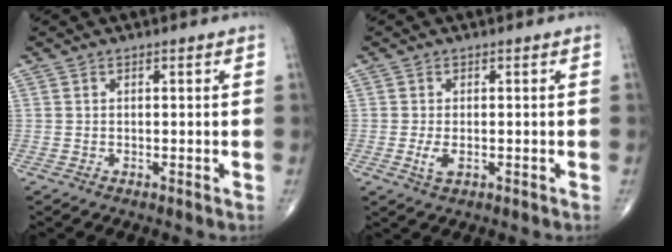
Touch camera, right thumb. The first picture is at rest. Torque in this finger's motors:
{"motor_torque": [-0.19, -0.14, 0.43, 0.07, 0.10]}